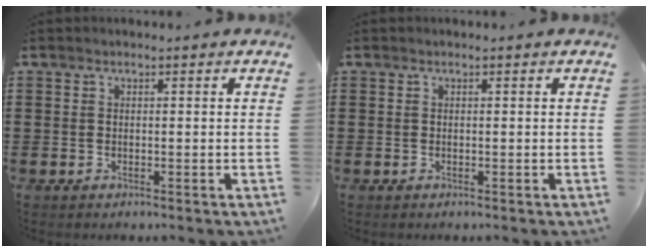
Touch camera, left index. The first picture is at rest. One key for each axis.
{"total": 0.0}